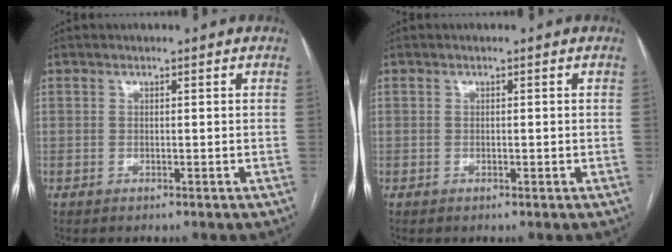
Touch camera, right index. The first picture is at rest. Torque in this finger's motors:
{"motor_torque": [-0.27, 0.19, -0.04, 0.00]}